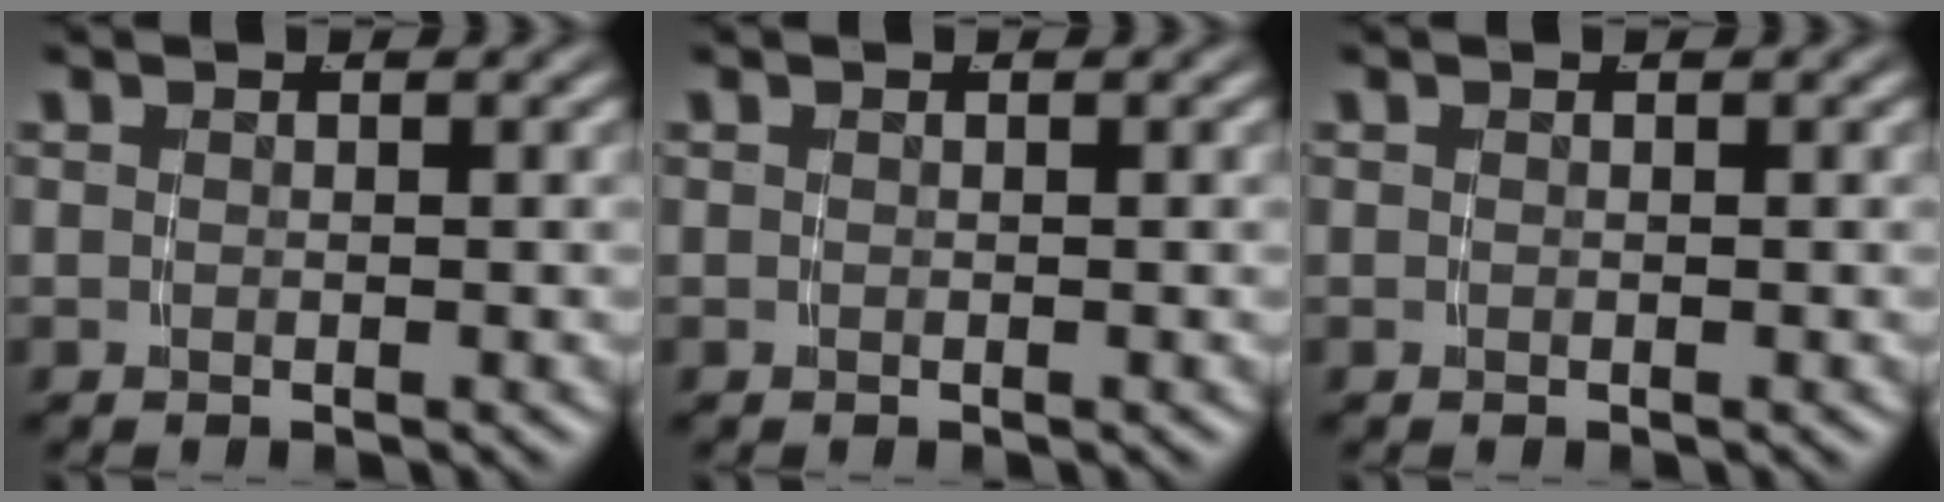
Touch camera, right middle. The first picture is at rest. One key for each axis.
{"total": 0.0}
{"total": 0.0}